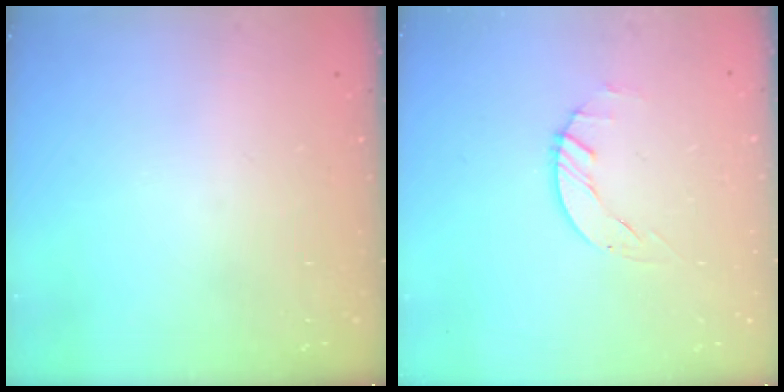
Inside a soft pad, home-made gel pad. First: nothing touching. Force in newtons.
{"total": 1.5, "press": 1.4, "slide": 0.3}